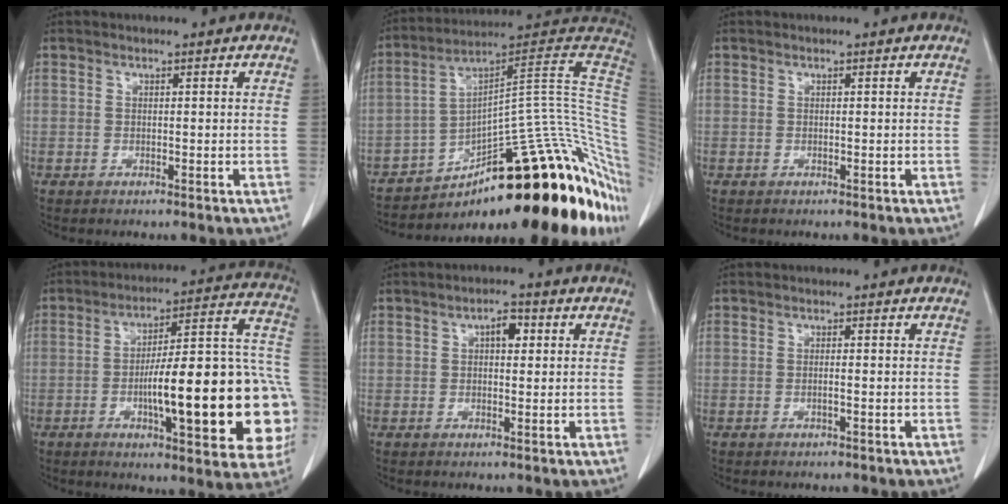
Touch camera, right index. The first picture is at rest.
{"total": 33.4, "force": [-11.7, 7.7, 30.3], "torque": [-0.314, 0.051, -0.155]}
{"total": 0.0}
{"total": 25.2, "force": [-5.4, 5.0, 24.1], "torque": [-0.252, 0.032, -0.065]}
{"total": 3.0, "force": [0.9, 1.4, 2.5], "torque": [-0.039, 0.009, 0.012]}
{"total": 0.6, "force": [-0.1, 0.0, 0.6], "torque": [-0.010, 0.002, -0.001]}